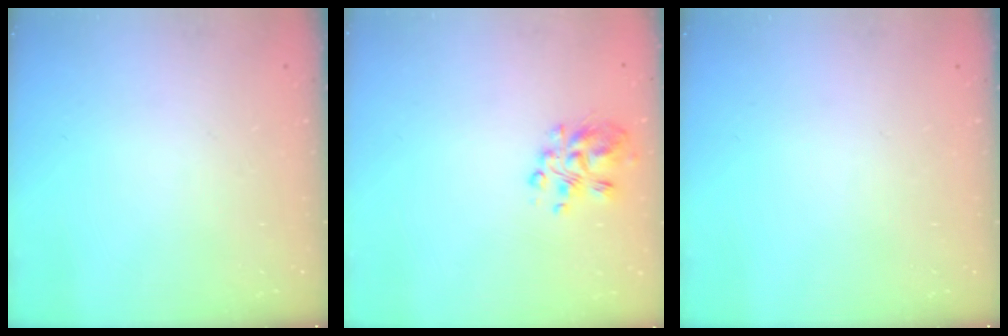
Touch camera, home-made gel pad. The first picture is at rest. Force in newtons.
{"total": 7.1, "press": 6.9, "slide": 1.6}
{"total": 0.0}